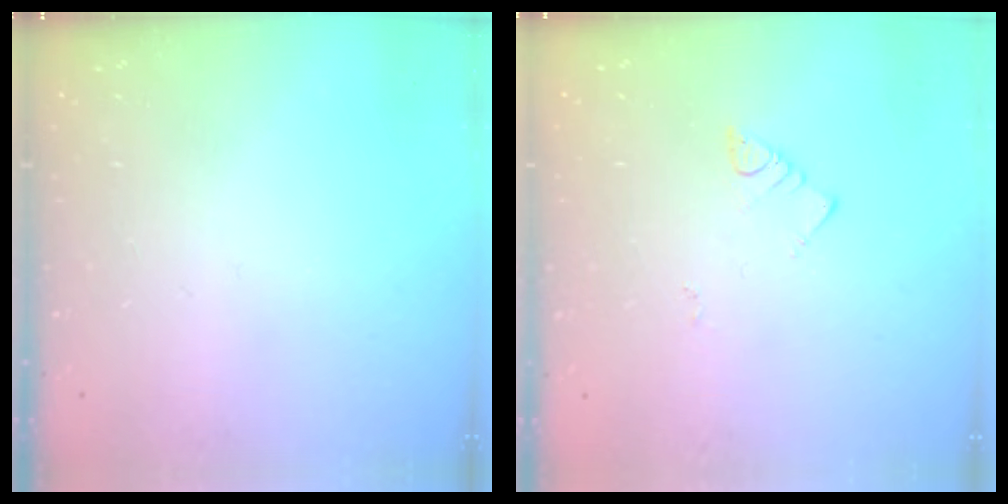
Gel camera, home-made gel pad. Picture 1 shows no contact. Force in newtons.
{"total": 2.7, "press": 2.7, "slide": 0.6}